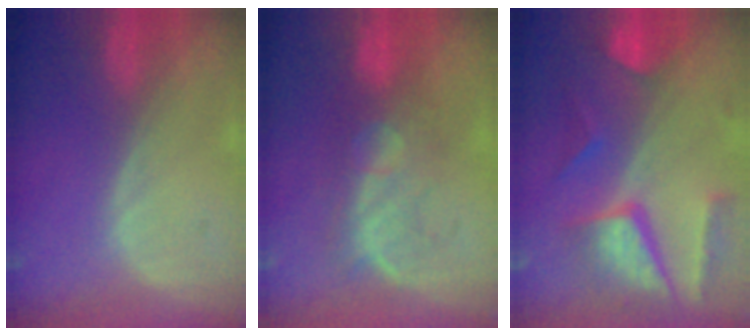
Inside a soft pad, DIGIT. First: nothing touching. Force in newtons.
{"total": 7.7, "press": 7.4, "slide": 2.2}
{"total": 10.4, "press": 8.8, "slide": 5.5}